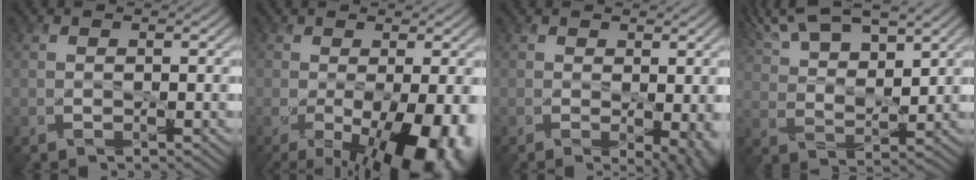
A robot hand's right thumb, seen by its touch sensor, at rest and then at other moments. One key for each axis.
{"total": 11.4, "fx": -3.9, "fy": 5.0, "fz": 9.5, "tx": -0.164, "ty": -0.053, "tz": -0.038}
{"total": 4.5, "fx": -0.4, "fy": 2.0, "fz": 4.0, "tx": -0.056, "ty": -0.011, "tz": 0.004}
{"total": 14.5, "fx": 9.5, "fy": 5.1, "fz": 9.6, "tx": -0.214, "ty": 0.028, "tz": 0.148}